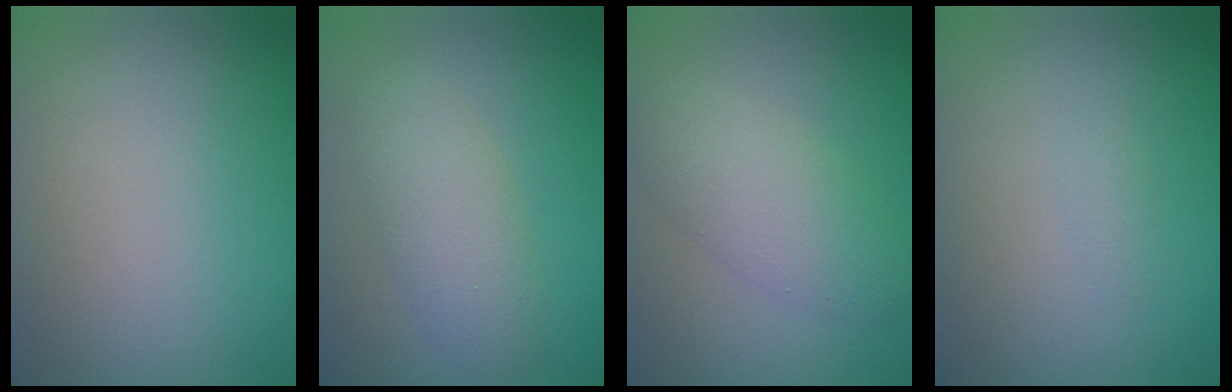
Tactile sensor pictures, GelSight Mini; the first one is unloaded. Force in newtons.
{"total": 3.4, "press": 3.4, "slide": 0.2}
{"total": 4.2, "press": 4.2, "slide": 0.1}
{"total": 0.6, "press": 0.6, "slide": 0.0}